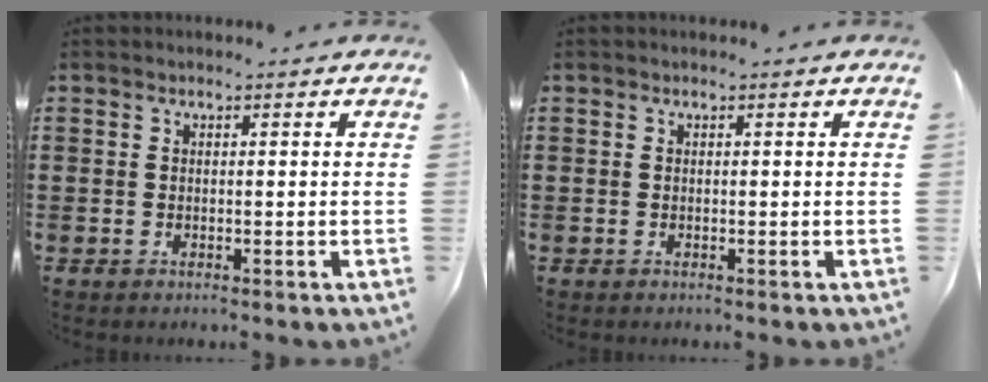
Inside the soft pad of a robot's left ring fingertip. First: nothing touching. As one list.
[{"total": 0.0}]